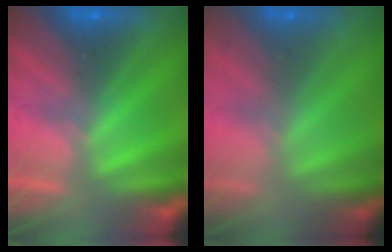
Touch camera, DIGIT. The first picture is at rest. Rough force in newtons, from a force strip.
{"total": 5.7}